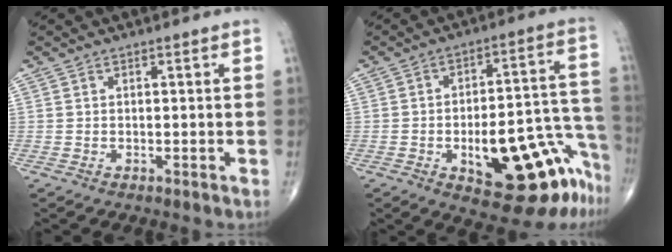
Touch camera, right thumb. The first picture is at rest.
{"total": 21.2, "force": [-10.0, 7.8, 17.0], "torque": [-0.152, 0.081, -0.123]}